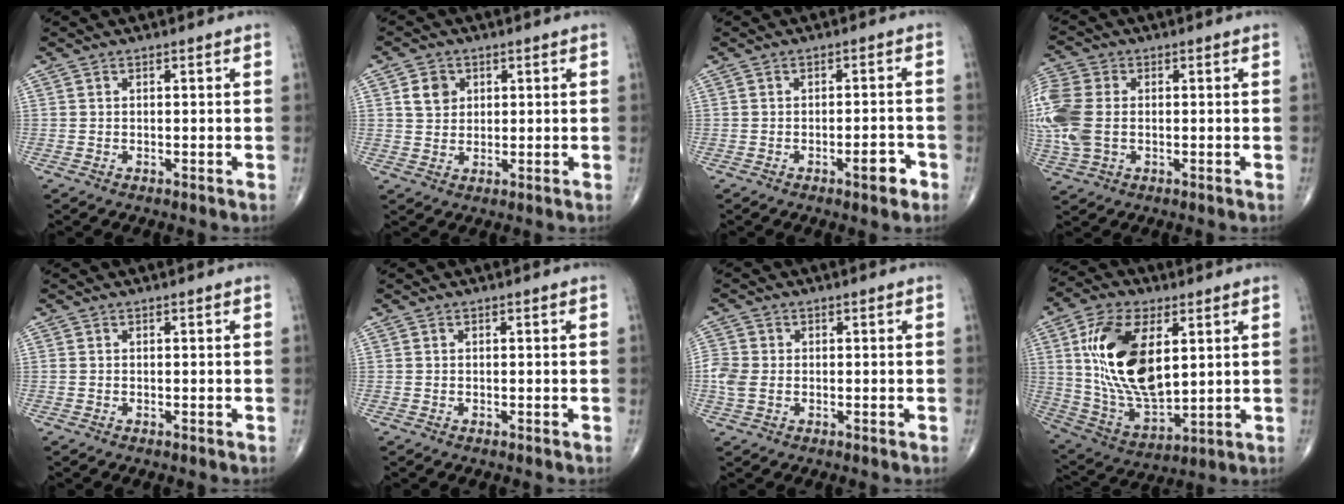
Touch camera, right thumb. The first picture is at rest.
{"total": 4.5, "force": [1.6, 3.7, 1.9], "torque": [-0.015, -0.007, 0.027]}
{"total": 4.0, "force": [-2.1, 1.3, 3.2], "torque": [-0.038, 0.010, -0.027]}
{"total": 12.1, "force": [-0.2, 8.2, 8.8], "torque": [-0.241, 0.007, -0.001]}
{"total": 0.0}
{"total": 0.0}
{"total": 2.2, "force": [-0.1, 1.6, 1.4], "torque": [-0.045, -0.004, -0.005]}
{"total": 20.5, "force": [4.8, 10.6, 16.9], "torque": [-0.312, -0.021, 0.096]}